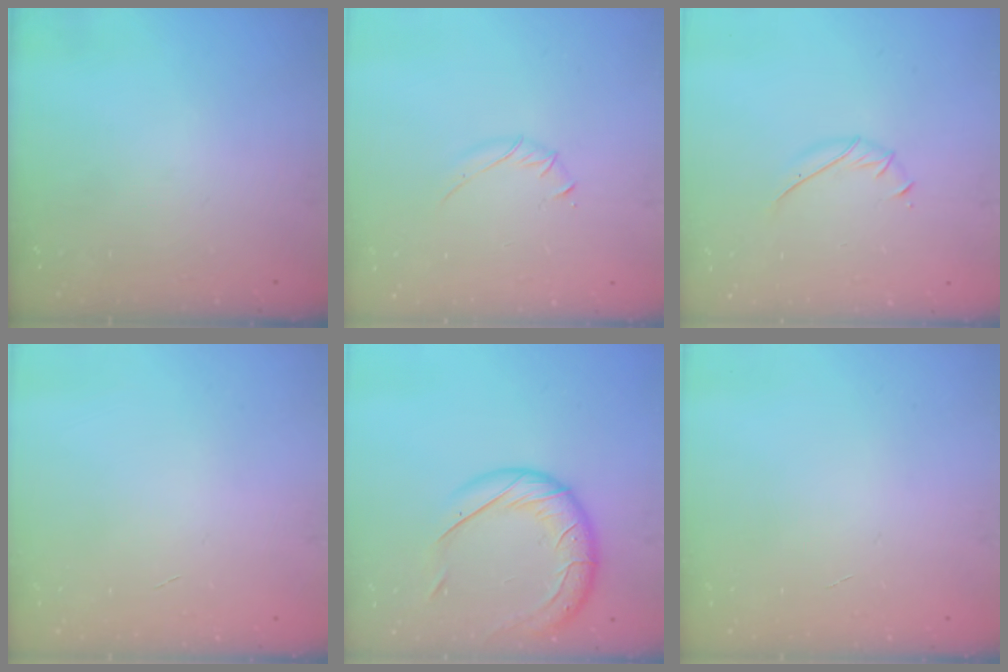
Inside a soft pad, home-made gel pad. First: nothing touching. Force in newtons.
{"total": 3.2, "press": 3.1, "slide": 0.7}
{"total": 5.1, "press": 4.9, "slide": 1.2}
{"total": 0.0}
{"total": 16.3, "press": 16.2, "slide": 1.7}
{"total": 0.0}